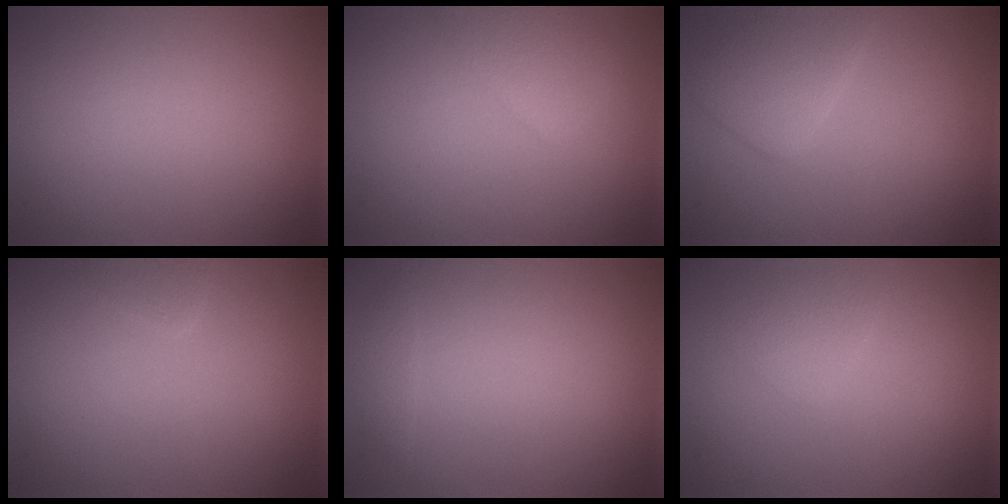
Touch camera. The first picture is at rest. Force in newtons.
{"total": 2.6, "press": 2.6, "slide": 0.1}
{"total": 2.8, "press": 2.8, "slide": 0.2}
{"total": 1.0, "press": 1.0, "slide": 0.1}
{"total": 0.7, "press": 0.7, "slide": 0.0}
{"total": 1.4, "press": 1.4, "slide": 0.1}